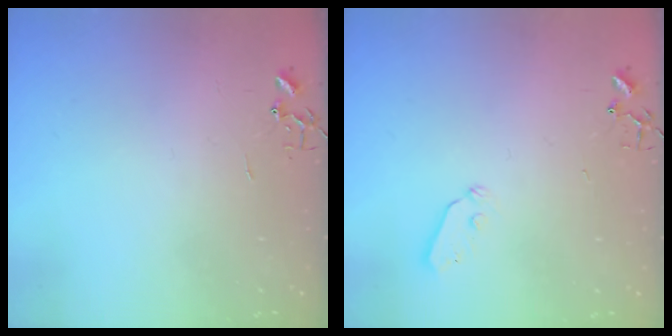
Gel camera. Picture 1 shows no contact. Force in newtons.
{"total": 3.8, "press": 3.7, "slide": 0.7}